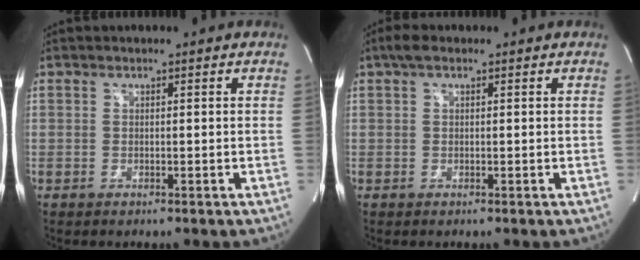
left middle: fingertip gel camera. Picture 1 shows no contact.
{"total": 2.2, "force": [1.3, 0.8, 1.6], "torque": [-0.036, 0.023, 0.025]}